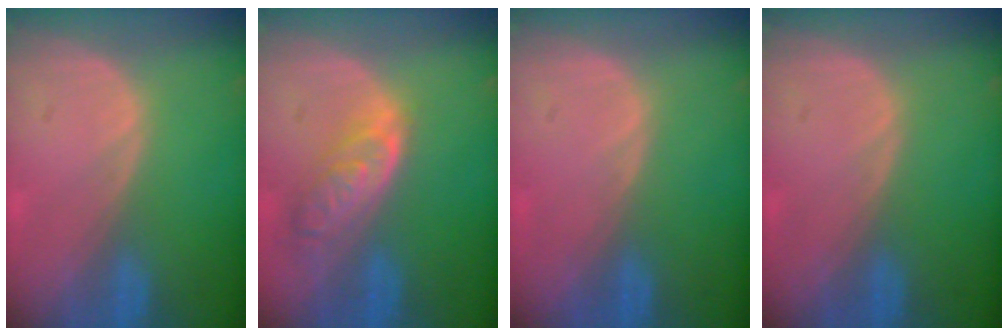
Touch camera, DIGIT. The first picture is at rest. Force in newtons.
{"total": 6.3, "press": 5.7, "slide": 2.7}
{"total": 0.5, "press": 0.0, "slide": 0.5}
{"total": 0.0}